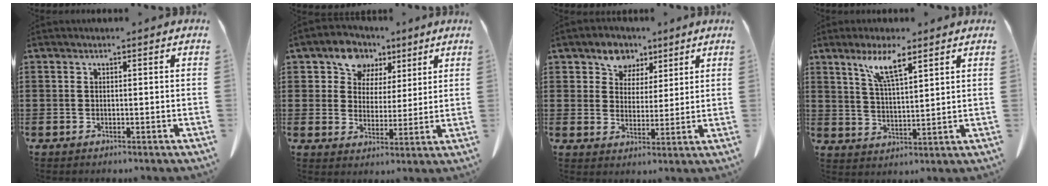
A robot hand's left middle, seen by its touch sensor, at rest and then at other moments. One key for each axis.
{"total": 7.8, "fx": 5.2, "fy": 5.5, "fz": 1.6, "tx": -0.056, "ty": -0.017, "tz": 0.095}
{"total": 5.8, "fx": 4.0, "fy": 4.1, "fz": 0.7, "tx": -0.045, "ty": -0.001, "tz": 0.073}
{"total": 7.2, "fx": 4.7, "fy": 1.3, "fz": 5.3, "tx": -0.117, "ty": 0.001, "tz": 0.081}